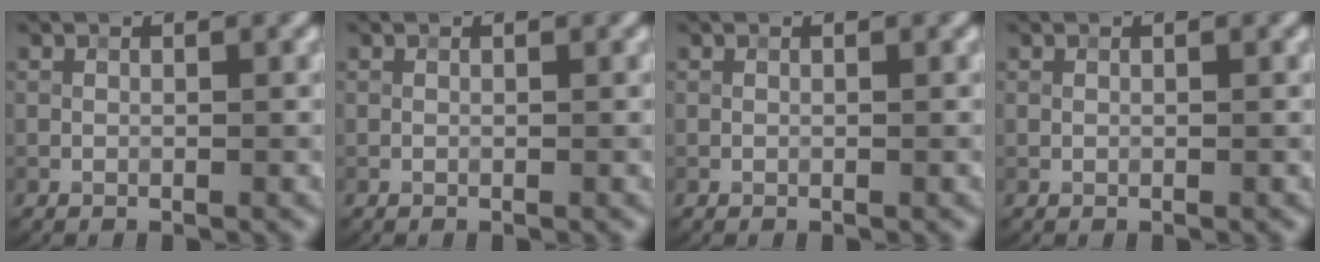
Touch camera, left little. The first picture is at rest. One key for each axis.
{"total": 0.0}
{"total": 0.0}
{"total": 0.0}